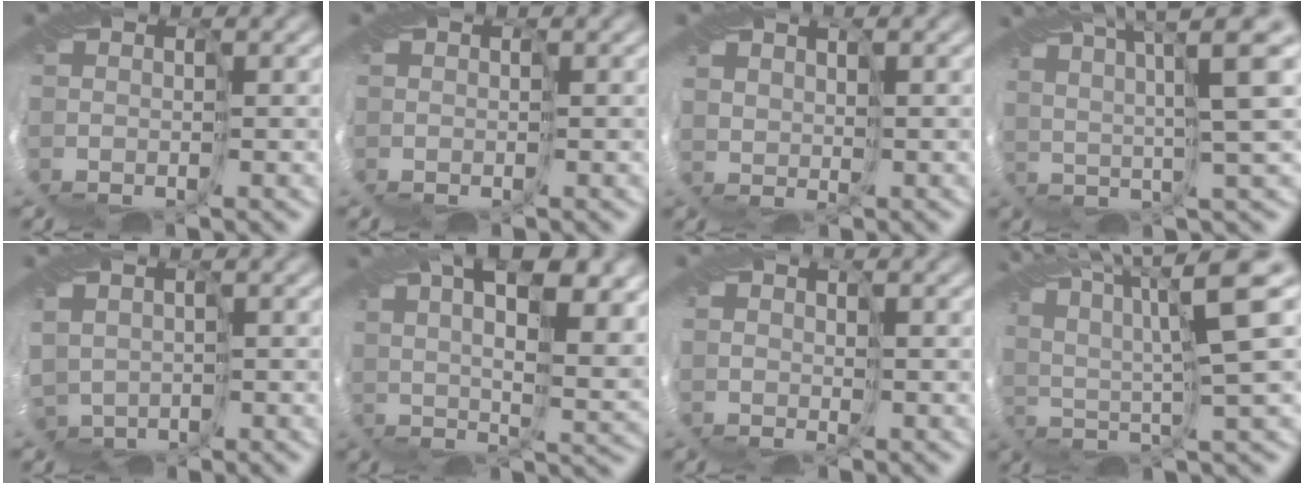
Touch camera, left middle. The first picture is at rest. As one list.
[{"total": 0.0}, {"total": 2.8, "force": [2.2, -0.7, -1.7], "torque": [0.013, 0.008, 0.046]}, {"total": 7.1, "force": [3.8, 0.2, 6.0], "torque": [-0.087, 0.031, 0.070]}, {"total": 2.1, "force": [0.8, 1.8, 0.8], "torque": [-0.031, 0.000, 0.016]}, {"total": 12.8, "force": [7.2, 4.6, 9.6], "torque": [-0.133, 0.028, 0.099]}, {"total": 2.2, "force": [1.5, -0.8, -1.5], "torque": [0.017, 0.005, 0.031]}, {"total": 8.4, "force": [4.9, 0.6, 6.8], "torque": [-0.127, 0.030, 0.087]}]